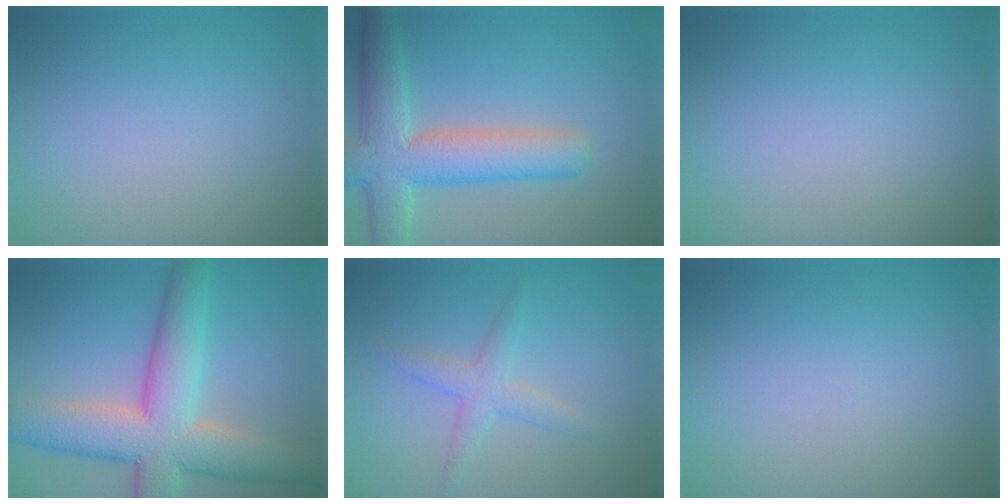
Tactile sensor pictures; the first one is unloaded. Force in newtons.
{"total": 7.6, "press": 7.6, "slide": 0.4}
{"total": 0.0}
{"total": 10.0, "press": 10.0, "slide": 0.6}
{"total": 2.4, "press": 2.4, "slide": 0.1}
{"total": 0.0}